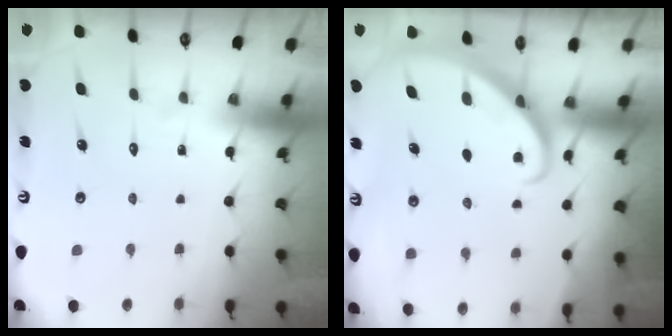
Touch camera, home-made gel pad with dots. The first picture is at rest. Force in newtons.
{"total": 2.7, "press": 2.7, "slide": 0.2}